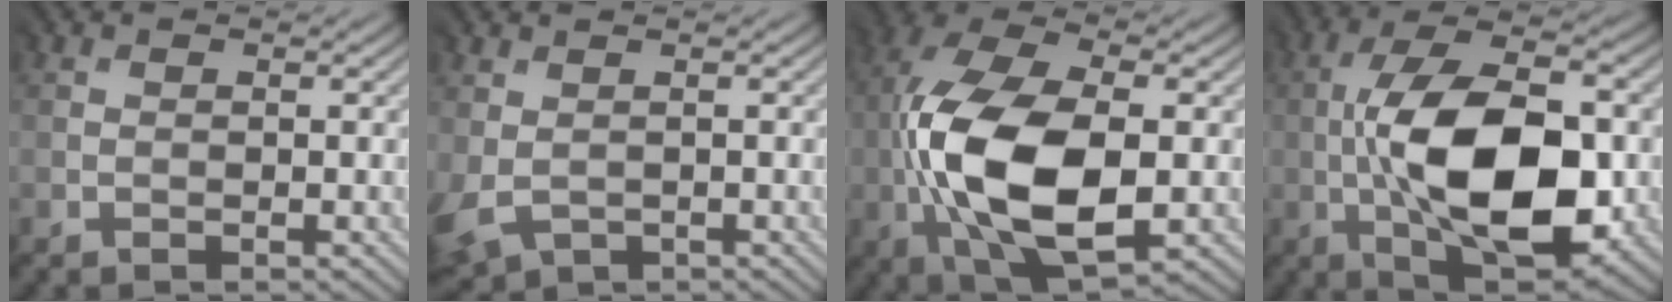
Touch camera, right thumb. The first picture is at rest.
{"total": 3.3, "force": [0.0, 2.8, 1.8], "torque": [-0.073, -0.011, 0.006]}
{"total": 14.6, "force": [-1.9, 7.9, 12.1], "torque": [-0.264, 0.010, -0.043]}
{"total": 13.7, "force": [-1.8, 6.3, 12.0], "torque": [-0.205, 0.012, -0.033]}